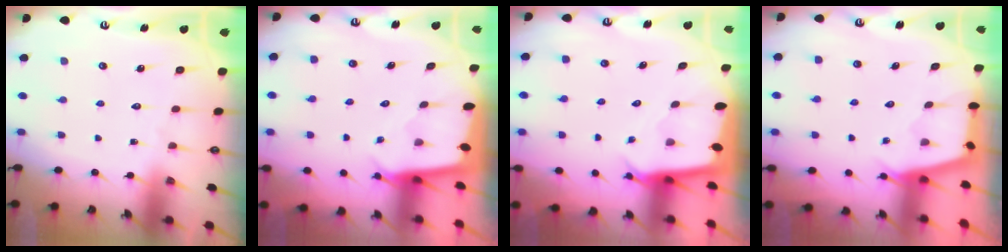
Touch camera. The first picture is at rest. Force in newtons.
{"total": 2.3, "press": 2.3, "slide": 0.1}
{"total": 2.6, "press": 2.6, "slide": 0.2}
{"total": 2.9, "press": 2.9, "slide": 0.3}